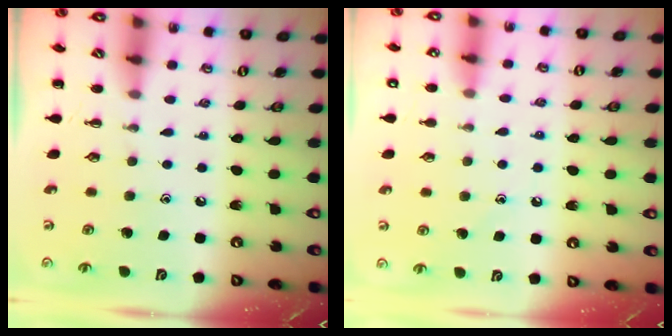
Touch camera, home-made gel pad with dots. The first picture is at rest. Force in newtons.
{"total": 9.6, "press": 9.3, "slide": 2.5}